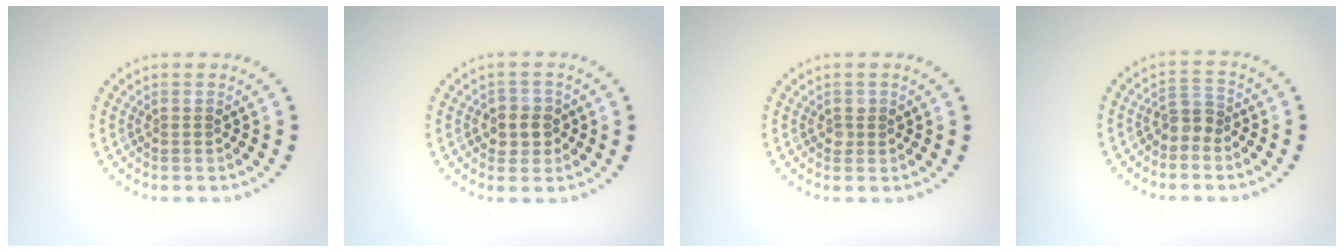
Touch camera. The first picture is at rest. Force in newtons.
{"total": 2.5, "press": 2.3, "slide": 1.1}
{"total": 1.0, "press": 0.9, "slide": 0.2}
{"total": 2.1, "press": 1.7, "slide": 1.3}